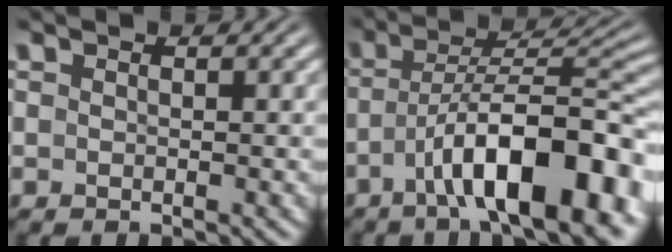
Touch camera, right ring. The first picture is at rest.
{"total": 9.5, "force": [-3.5, 3.0, 8.3], "torque": [-0.109, -0.010, -0.046]}